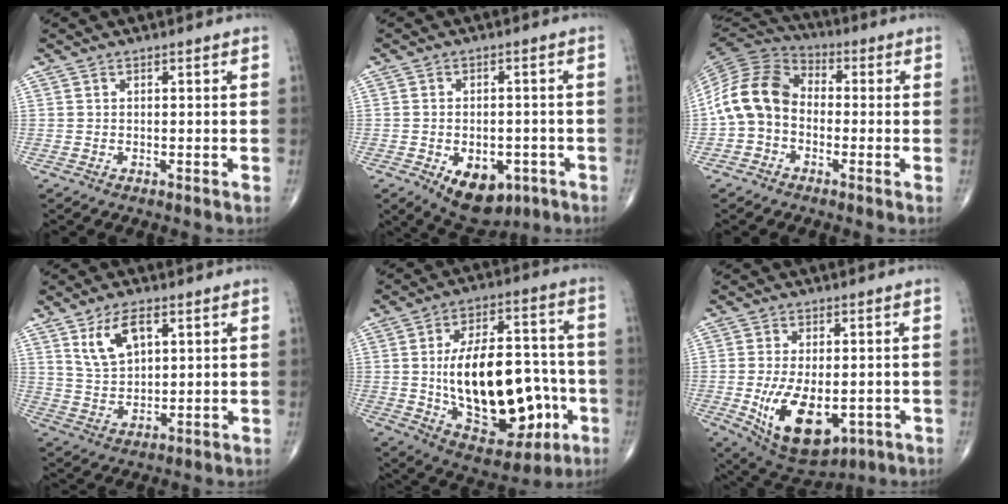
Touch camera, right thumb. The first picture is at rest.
{"total": 10.5, "force": [-4.6, 6.5, 6.9], "torque": [-0.080, 0.013, -0.054]}
{"total": 12.3, "force": [-1.8, 9.4, 7.6], "torque": [-0.142, 0.038, -0.051]}
{"total": 8.1, "force": [3.8, 4.1, 5.9], "torque": [-0.101, -0.015, 0.079]}
{"total": 25.7, "force": [-3.9, 13.8, 21.4], "torque": [-0.312, 0.026, -0.033]}
{"total": 14.6, "force": [-3.4, 7.9, 11.8], "torque": [-0.193, -0.010, -0.031]}